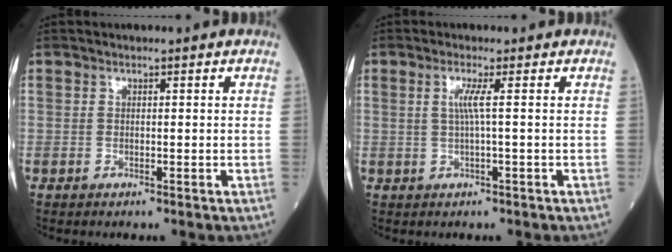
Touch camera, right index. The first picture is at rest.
{"total": 2.3, "force": [0.3, -0.6, 2.2], "torque": [-0.049, 0.001, 0.006]}